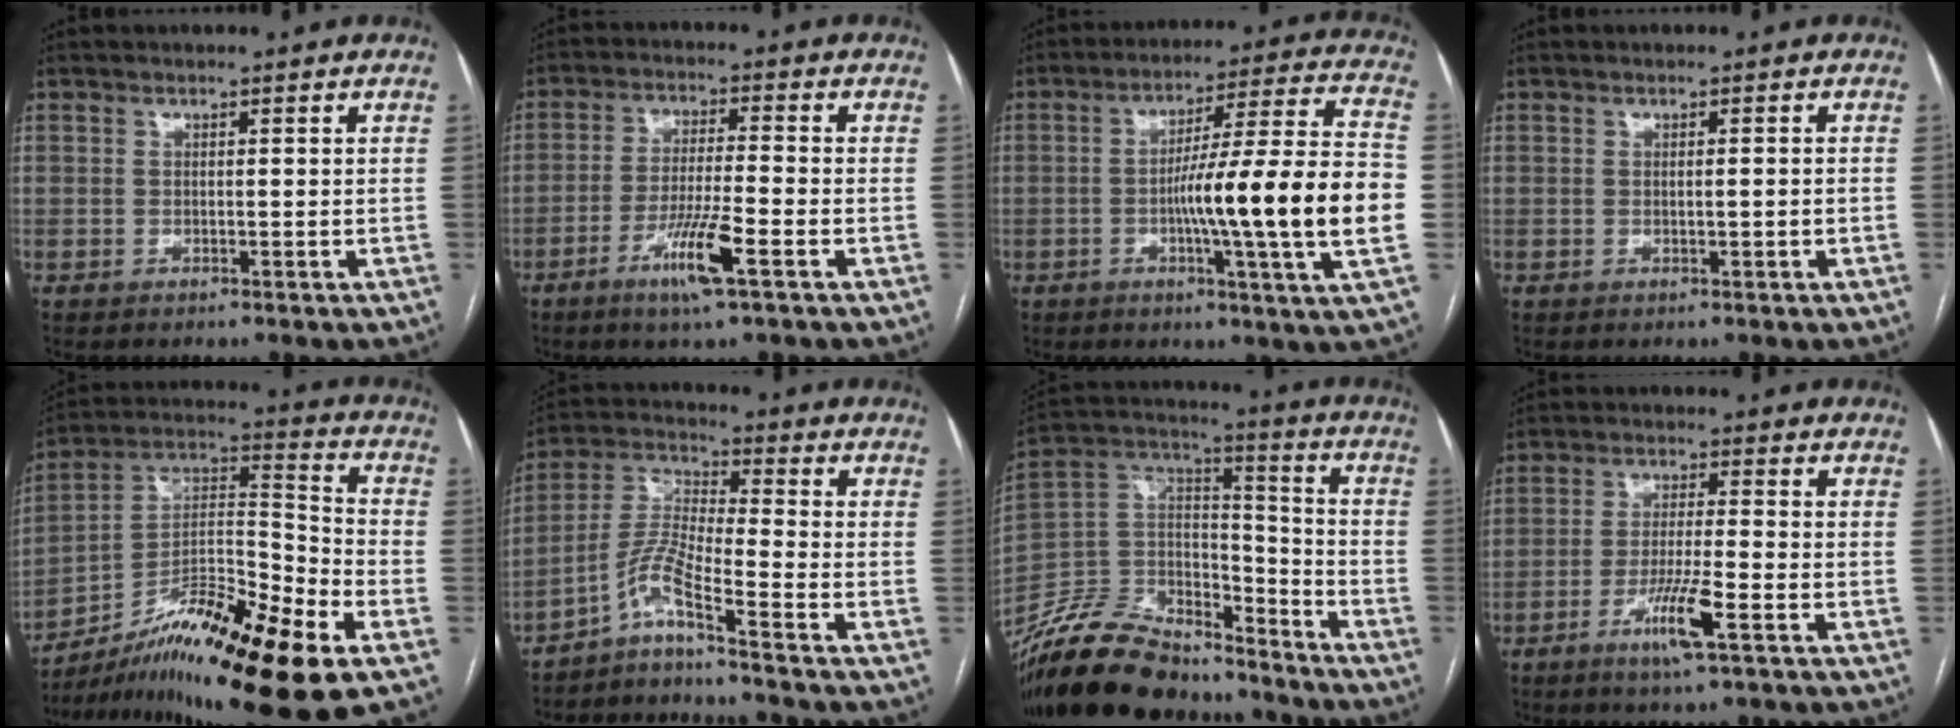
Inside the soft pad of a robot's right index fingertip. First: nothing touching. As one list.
[{"total": 8.0, "force": [-3.9, -0.1, 7.0], "torque": [-0.135, -0.013, -0.073]}, {"total": 19.4, "force": [-3.4, -0.8, 19.1], "torque": [-0.274, 0.007, -0.057]}, {"total": 1.0, "force": [-0.2, 0.0, 1.0], "torque": [-0.019, -0.002, 0.001]}, {"total": 22.9, "force": [-13.5, 2.6, 18.4], "torque": [-0.289, -0.002, -0.224]}, {"total": 7.1, "force": [-5.1, -1.1, 4.8], "torque": [-0.114, -0.001, -0.103]}, {"total": 23.0, "force": [-19.5, 8.2, 8.9], "torque": [-0.208, 0.022, -0.340]}, {"total": 7.1, "force": [-3.5, -0.1, 6.2], "torque": [-0.119, -0.013, -0.065]}]